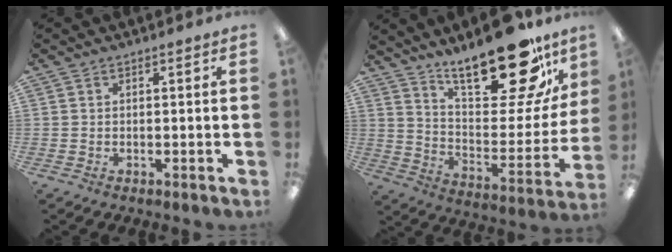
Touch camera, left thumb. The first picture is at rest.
{"total": 24.9, "force": [18.1, 8.5, 14.9], "torque": [-0.211, -0.125, 0.299]}